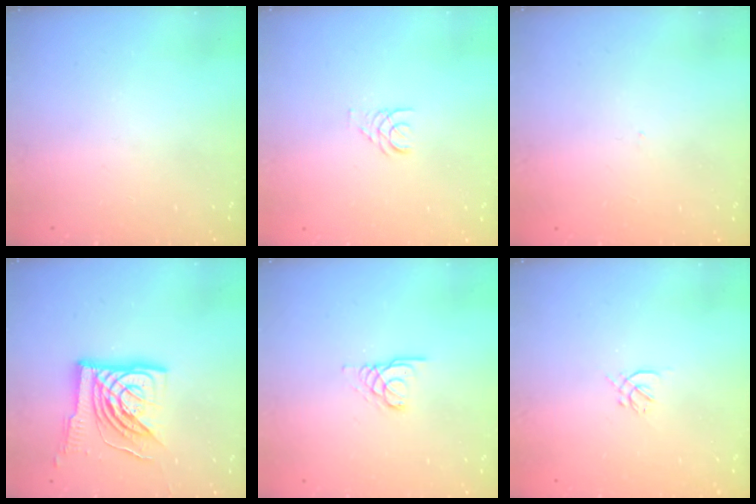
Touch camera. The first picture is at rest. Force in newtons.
{"total": 1.4, "press": 1.4, "slide": 0.2}
{"total": 0.0}
{"total": 15.5, "press": 15.4, "slide": 1.8}
{"total": 3.1, "press": 3.1, "slide": 0.2}
{"total": 1.0, "press": 0.9, "slide": 0.4}